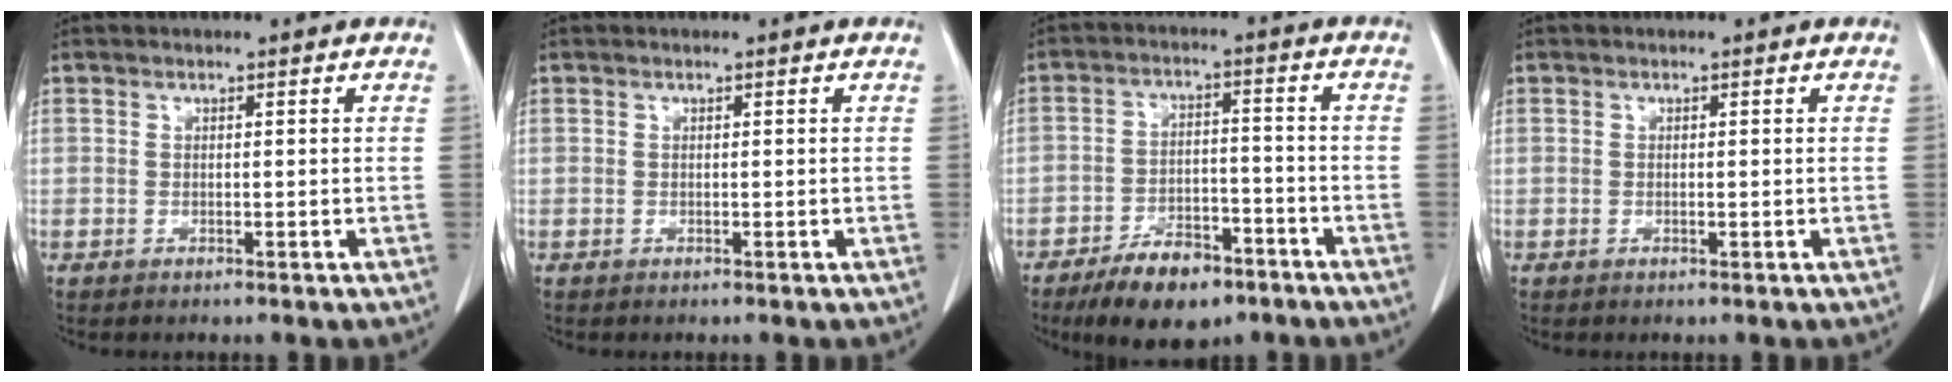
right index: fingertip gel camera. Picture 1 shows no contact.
{"total": 0.0}
{"total": 9.9, "force": [-7.0, 4.1, 5.7], "torque": [-0.097, -0.002, -0.117]}
{"total": 0.0}